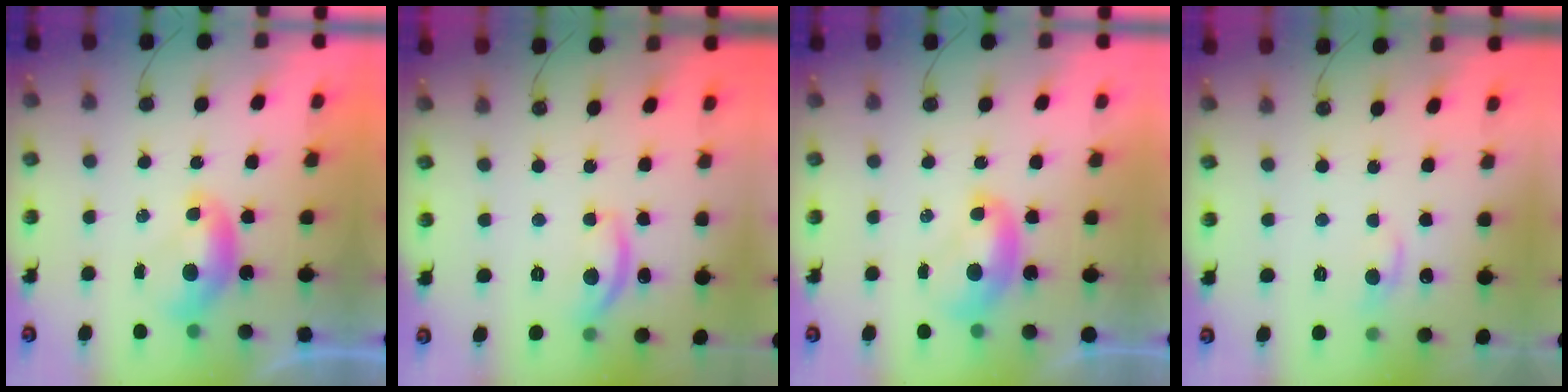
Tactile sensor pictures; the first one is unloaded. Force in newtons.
{"total": 8.1, "press": 8.0, "slide": 0.6}
{"total": 1.4, "press": 1.4, "slide": 0.3}
{"total": 0.8, "press": 0.1, "slide": 0.8}